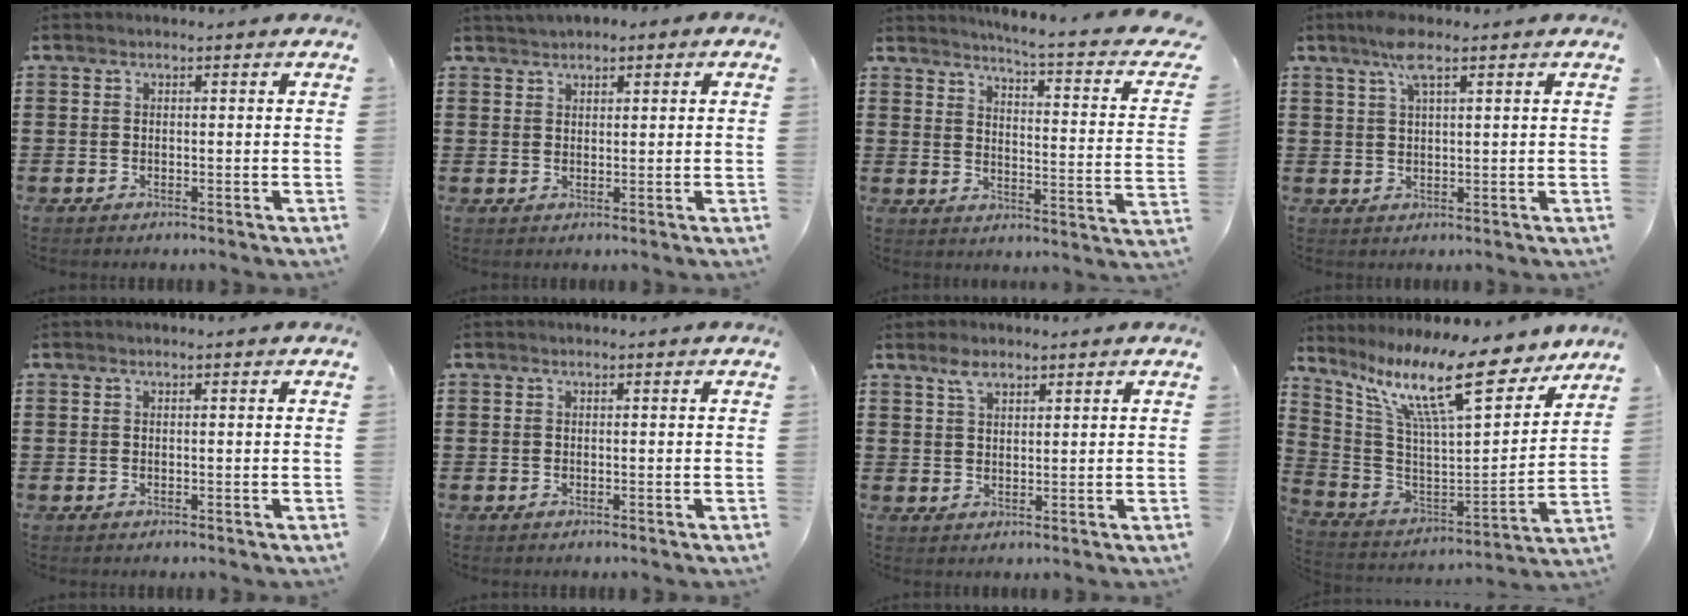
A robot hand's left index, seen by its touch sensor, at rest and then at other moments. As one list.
[{"total": 1.8, "force": [1.6, 0.8, 0.4], "torque": [-0.011, 0.007, 0.030]}, {"total": 4.4, "force": [3.5, -0.8, 2.5], "torque": [-0.061, -0.038, 0.048]}, {"total": 4.7, "force": [2.8, 1.2, 3.7], "torque": [-0.080, 0.006, 0.048]}, {"total": 0.0}, {"total": 0.0}, {"total": 3.1, "force": [2.1, 1.5, 1.7], "torque": [-0.037, 0.006, 0.040]}, {"total": 16.3, "force": [11.1, 2.8, 11.6], "torque": [-0.244, -0.062, 0.185]}]